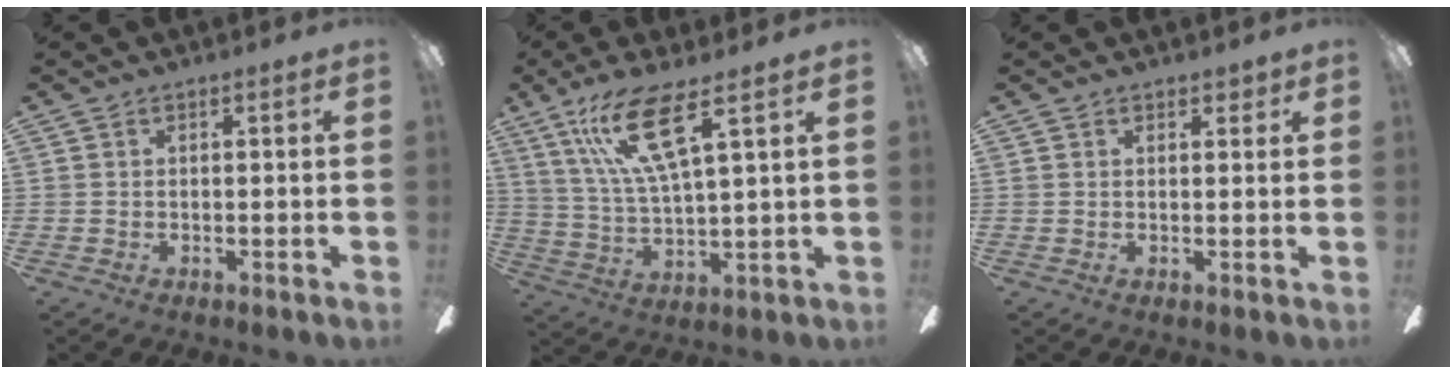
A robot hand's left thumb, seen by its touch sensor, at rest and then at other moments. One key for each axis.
{"total": 14.2, "fx": 7.9, "fy": 3.3, "fz": 11.3, "tx": -0.229, "ty": -0.019, "tz": 0.136}
{"total": 1.7, "fx": 1.1, "fy": 0.9, "fz": 0.9, "tx": -0.002, "ty": -0.006, "tz": 0.016}